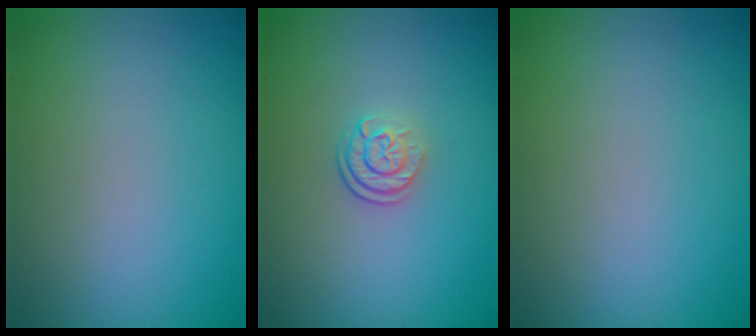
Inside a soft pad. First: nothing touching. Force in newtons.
{"total": 2.4, "press": 1.7, "slide": 1.7}
{"total": 0.0}